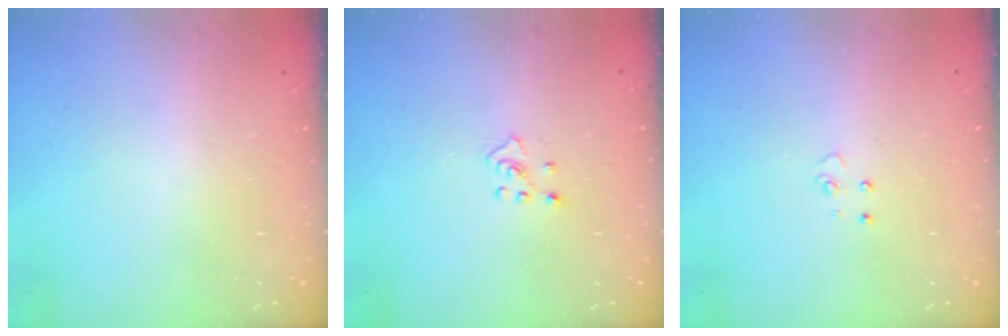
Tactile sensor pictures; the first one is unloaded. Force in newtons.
{"total": 2.4, "press": 2.4, "slide": 0.5}
{"total": 3.6, "press": 3.6, "slide": 0.4}